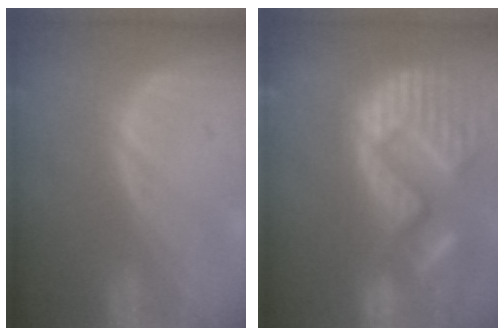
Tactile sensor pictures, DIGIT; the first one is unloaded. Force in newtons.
{"total": 15.4, "press": 12.8, "slide": 8.6}